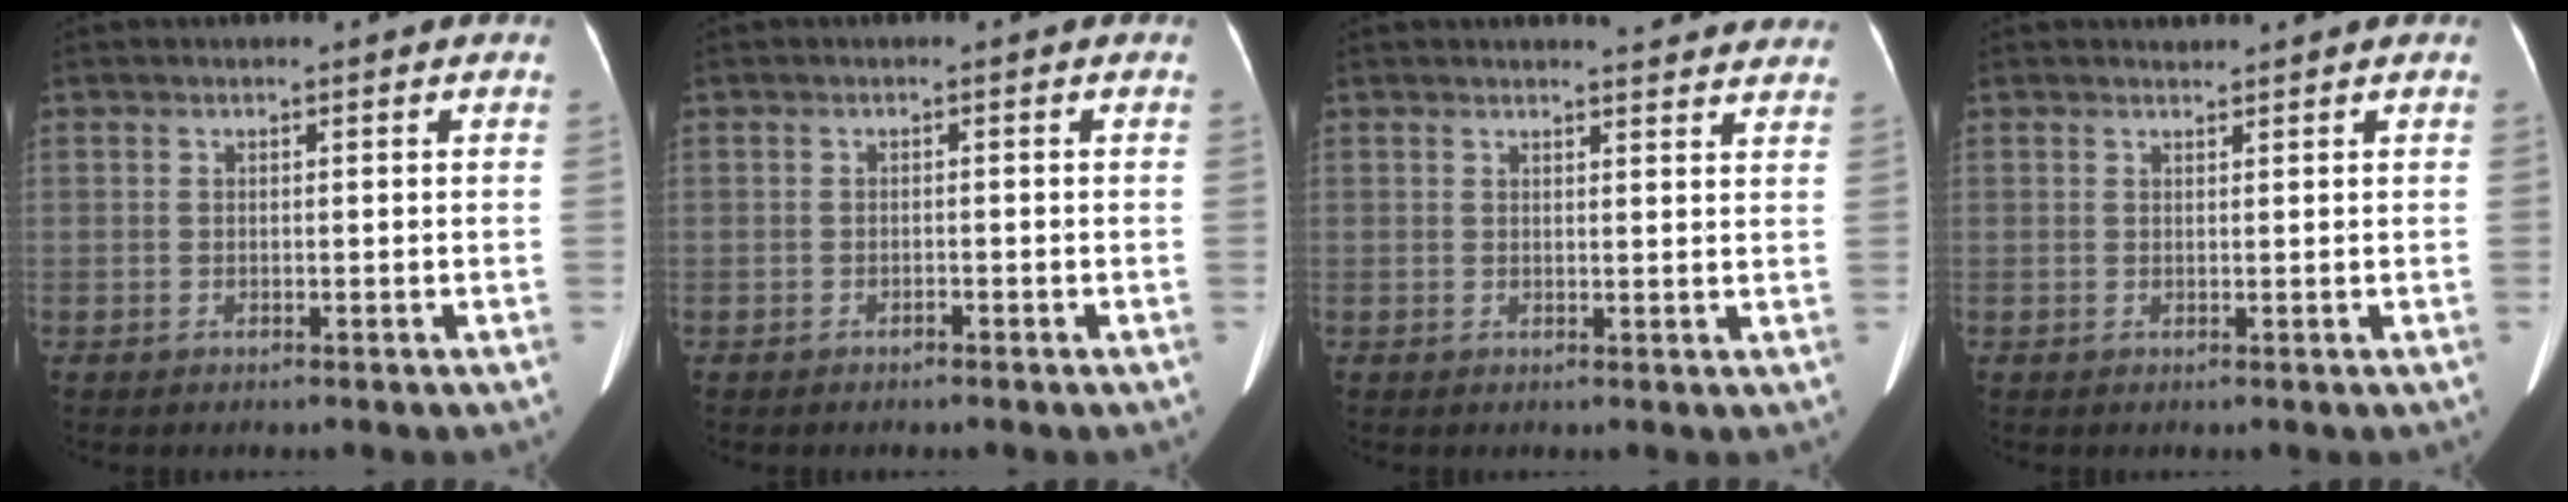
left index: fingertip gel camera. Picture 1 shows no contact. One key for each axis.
{"total": 0.6, "fx": -0.6, "fy": 0.1, "fz": 0.2, "tx": -0.007, "ty": -0.005, "tz": -0.010}
{"total": 7.7, "fx": 7.4, "fy": 0.7, "fz": 2.0, "tx": -0.017, "ty": -0.010, "tz": 0.065}
{"total": 0.7, "fx": 0.6, "fy": -0.2, "fz": -0.2, "tx": -0.008, "ty": -0.001, "tz": 0.013}